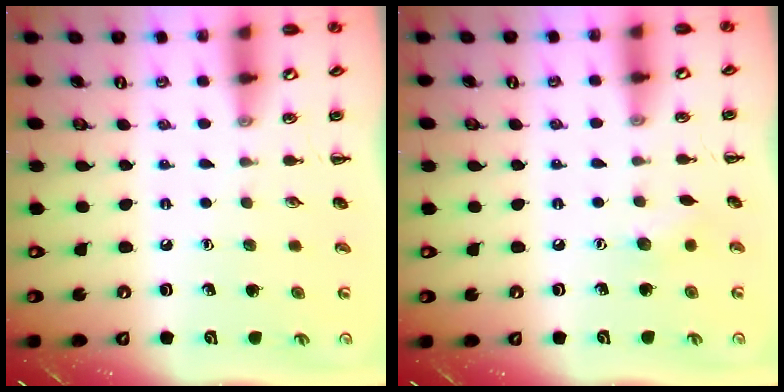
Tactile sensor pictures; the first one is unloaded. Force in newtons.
{"total": 5.2, "press": 5.1, "slide": 1.4}